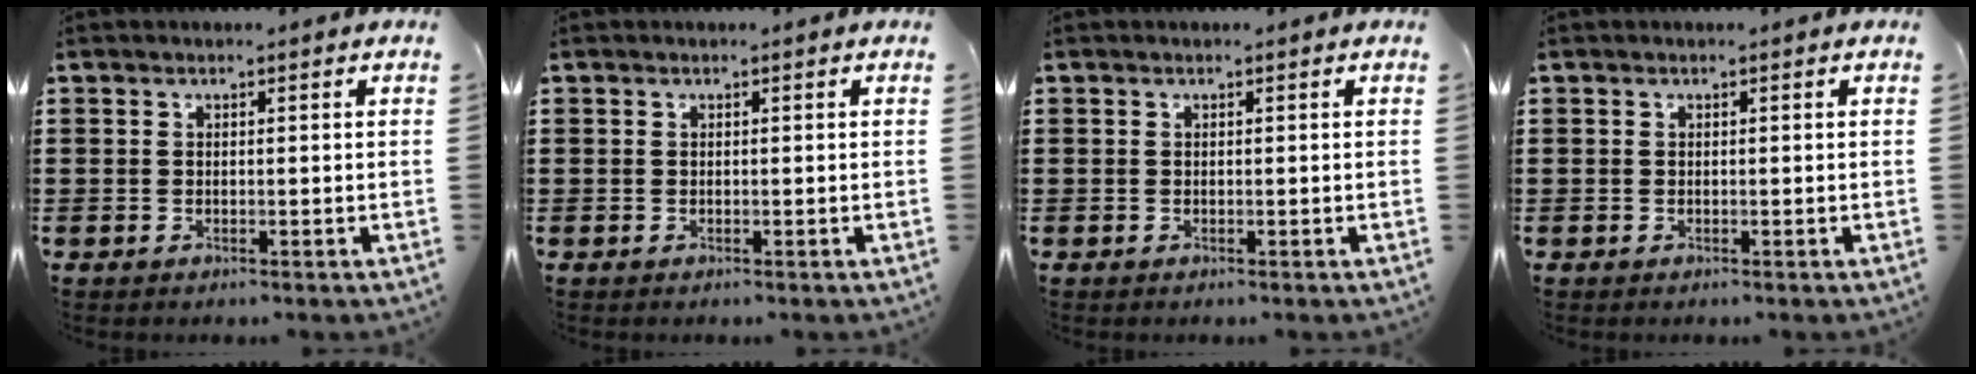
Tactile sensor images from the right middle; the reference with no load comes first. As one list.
[{"total": 0.0}, {"total": 0.0}, {"total": 0.0}]